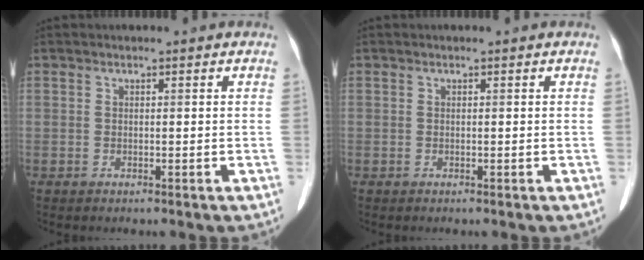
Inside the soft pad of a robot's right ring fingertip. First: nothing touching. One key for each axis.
{"total": 0.0}